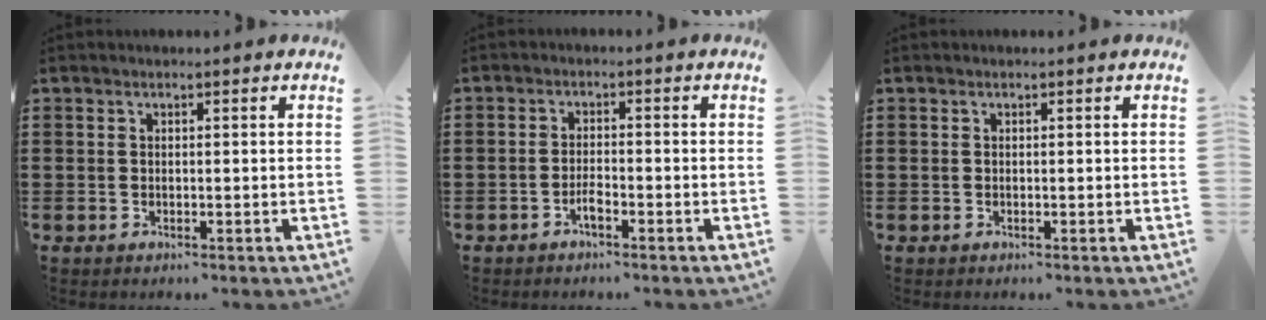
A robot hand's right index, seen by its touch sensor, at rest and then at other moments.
{"total": 2.1, "force": [-1.4, 0.3, 1.4], "torque": [-0.034, -0.001, -0.029]}
{"total": 0.0}